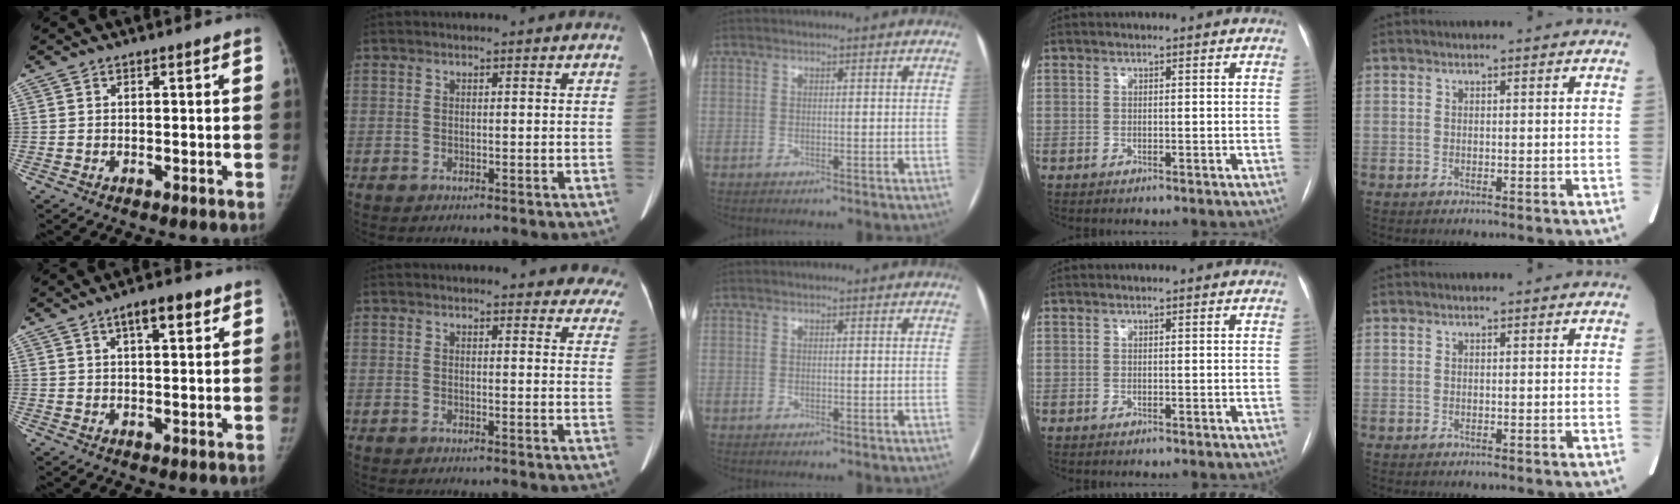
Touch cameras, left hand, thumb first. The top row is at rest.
{"thumb": {"total": 5.8, "force": [3.0, 2.2, 4.5], "torque": [-0.055, -0.005, 0.042]}, "index": {"total": 14.0, "force": [13.1, 3.5, 3.6], "torque": [0.001, -0.033, 0.119]}}